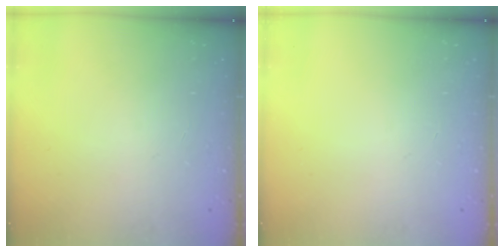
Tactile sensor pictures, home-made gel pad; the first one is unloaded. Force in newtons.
{"total": 0.0}